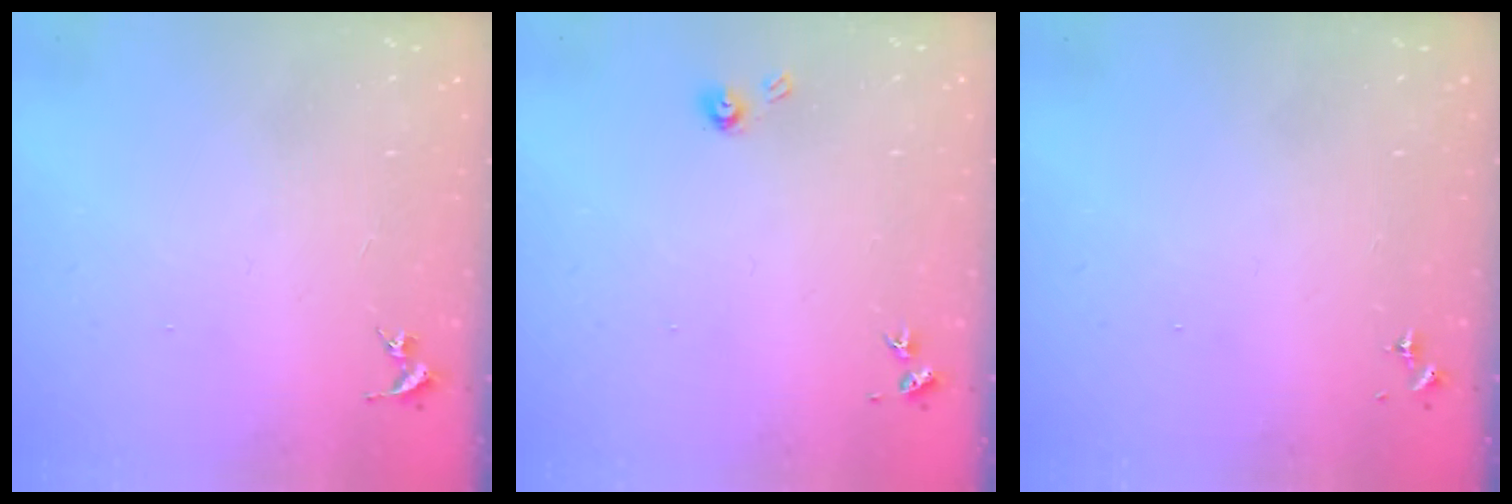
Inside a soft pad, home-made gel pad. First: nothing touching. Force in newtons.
{"total": 4.0, "press": 4.0, "slide": 0.4}
{"total": 0.0}